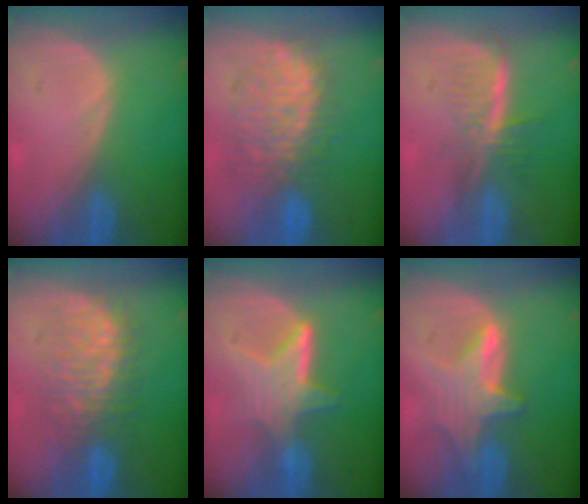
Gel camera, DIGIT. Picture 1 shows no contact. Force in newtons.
{"total": 9.6, "press": 9.3, "slide": 2.3}
{"total": 6.0, "press": 5.2, "slide": 2.9}
{"total": 8.0, "press": 8.0, "slide": 0.2}
{"total": 6.4, "press": 6.0, "slide": 2.3}
{"total": 6.7, "press": 6.2, "slide": 2.3}